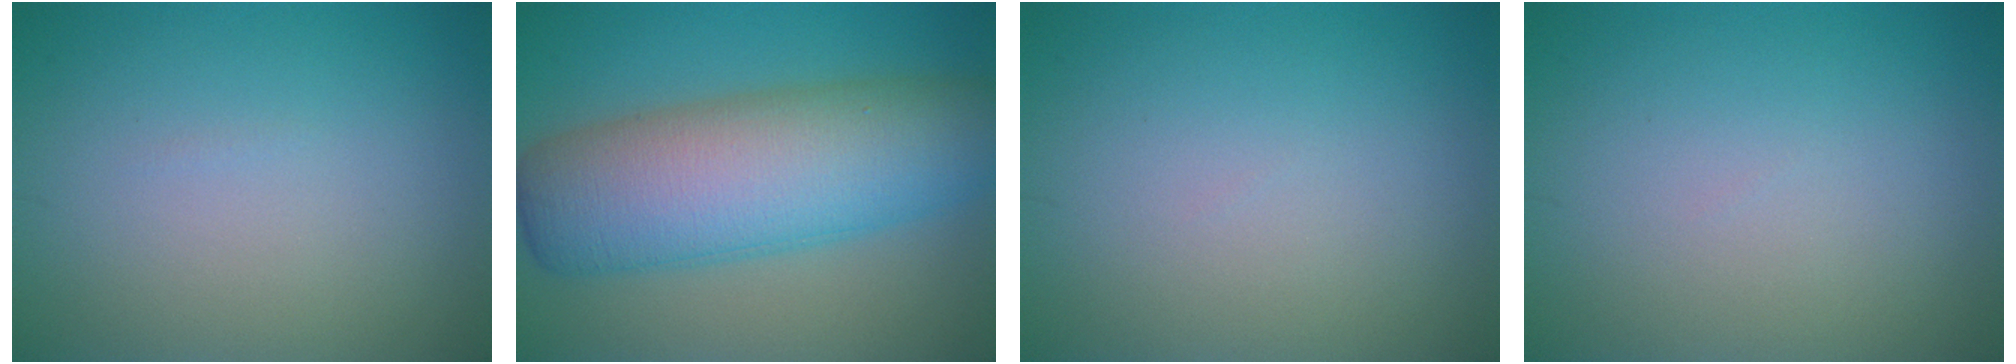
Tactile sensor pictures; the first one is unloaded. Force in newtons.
{"total": 11.6, "press": 11.6, "slide": 0.2}
{"total": 0.0}
{"total": 0.0}